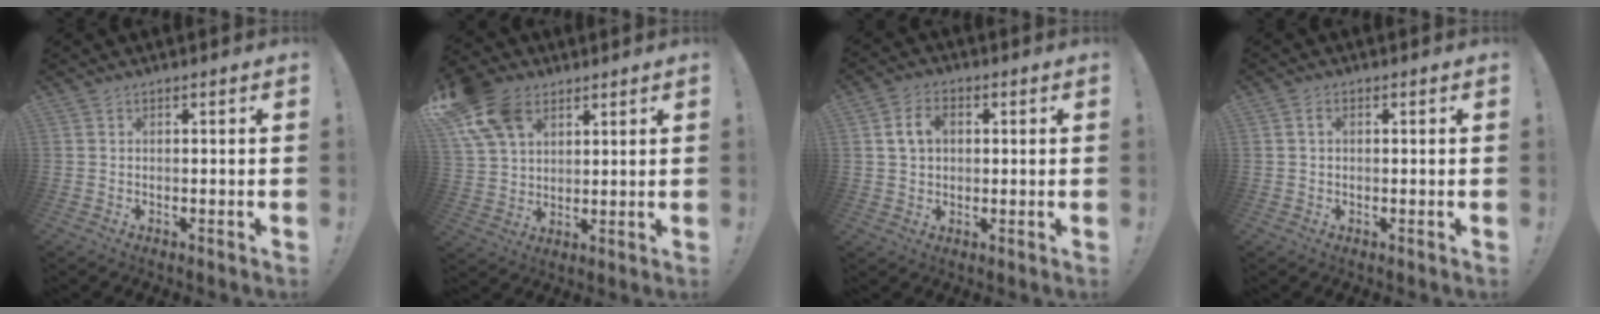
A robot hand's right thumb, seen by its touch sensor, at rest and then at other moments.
{"total": 14.6, "force": [7.5, 10.2, 7.4], "torque": [-0.143, -0.033, 0.146]}
{"total": 7.2, "force": [2.0, 5.3, 4.5], "torque": [-0.069, 0.008, 0.038]}
{"total": 1.8, "force": [0.5, 1.2, 1.2], "torque": [-0.017, 0.002, 0.008]}